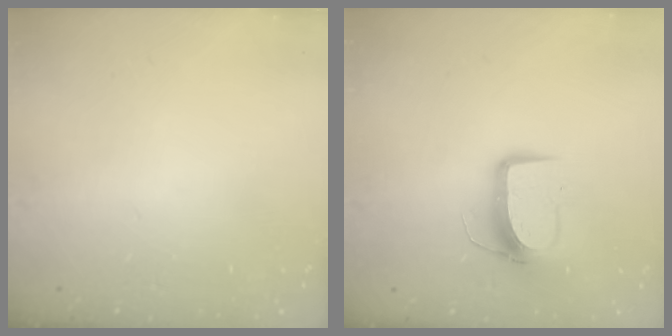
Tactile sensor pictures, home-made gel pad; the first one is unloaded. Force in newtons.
{"total": 9.5, "press": 9.5, "slide": 0.9}